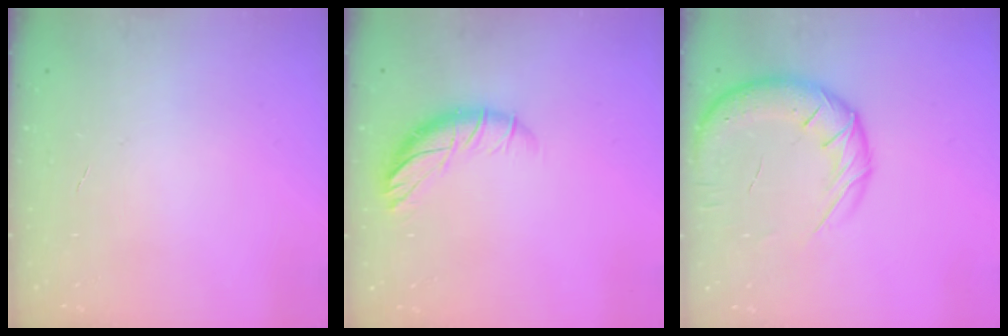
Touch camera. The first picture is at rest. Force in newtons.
{"total": 10.9, "press": 10.6, "slide": 2.6}
{"total": 15.8, "press": 15.5, "slide": 3.5}